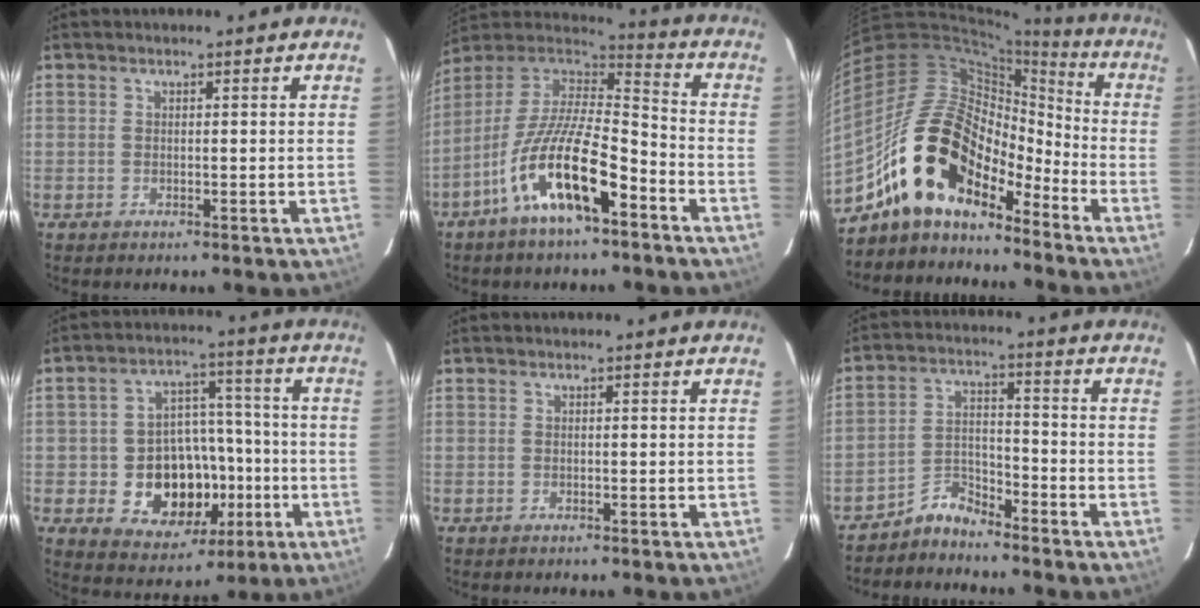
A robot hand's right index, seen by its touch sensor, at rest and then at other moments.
{"total": 17.8, "force": [-9.4, 5.2, 14.2], "torque": [-0.266, -0.020, -0.176]}
{"total": 17.9, "force": [-12.8, 8.8, 8.9], "torque": [-0.166, 0.012, -0.237]}
{"total": 15.3, "force": [-4.2, 11.8, 8.8], "torque": [-0.185, 0.019, -0.046]}
{"total": 0.0}
{"total": 5.2, "force": [-4.9, 1.7, 0.8], "torque": [-0.018, 0.027, -0.095]}